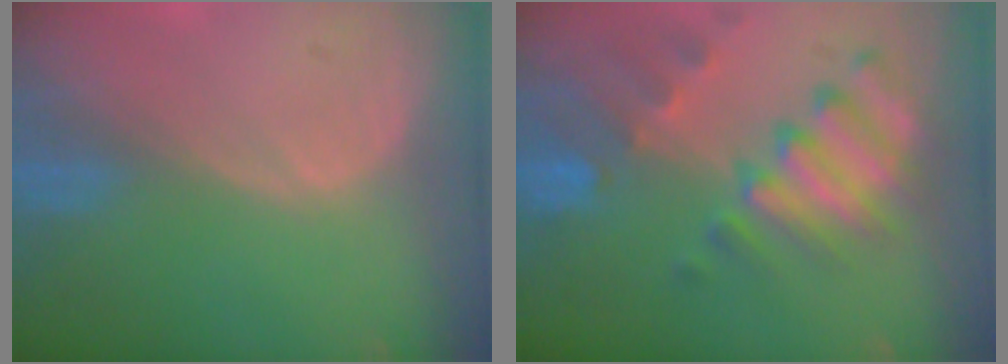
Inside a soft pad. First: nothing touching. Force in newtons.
{"total": 10.1, "press": 8.8, "slide": 4.9}